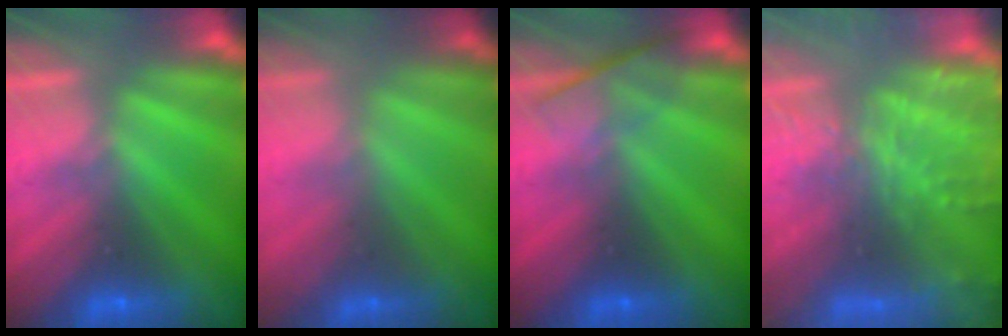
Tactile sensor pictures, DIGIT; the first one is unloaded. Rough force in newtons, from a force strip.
{"total": 1.8}
{"total": 2.4}
{"total": 9.2}